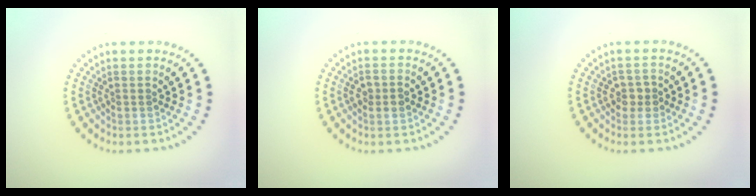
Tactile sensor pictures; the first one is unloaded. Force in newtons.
{"total": 1.5, "press": 1.5, "slide": 0.1}
{"total": 1.5, "press": 1.4, "slide": 0.4}